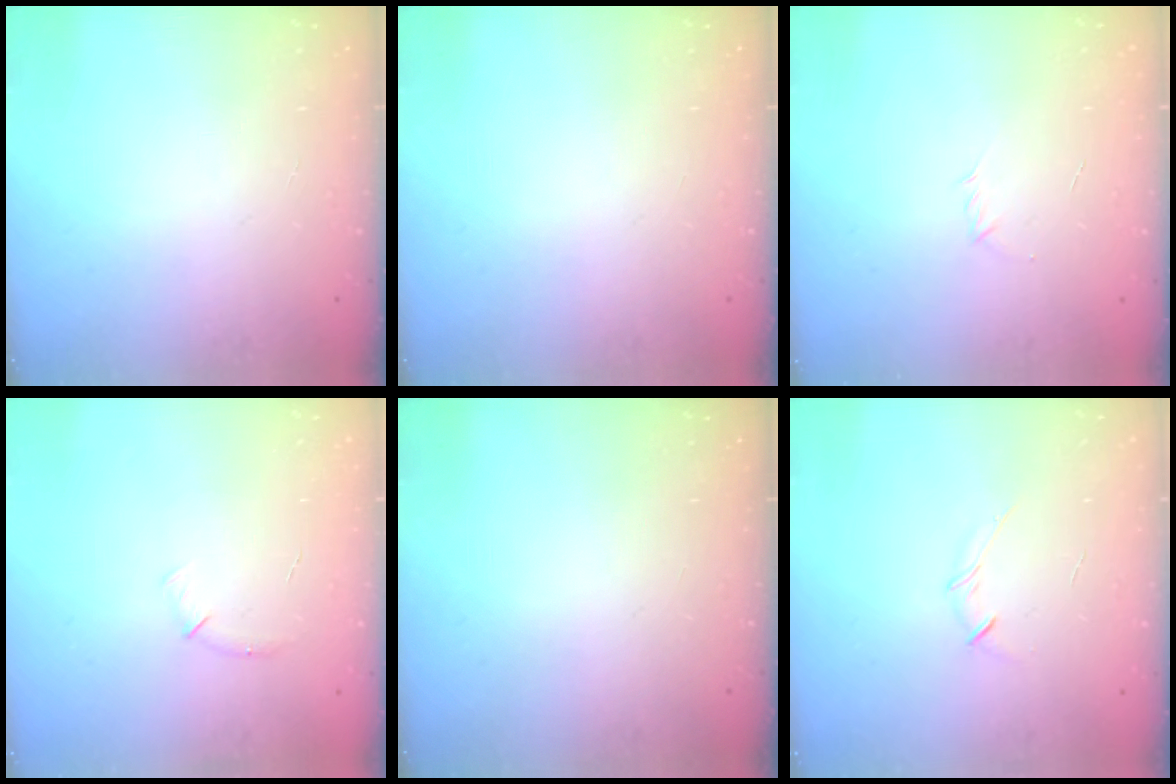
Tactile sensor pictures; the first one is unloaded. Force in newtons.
{"total": 0.0}
{"total": 2.9, "press": 2.8, "slide": 0.8}
{"total": 5.5, "press": 5.2, "slide": 1.6}
{"total": 0.0}
{"total": 3.5, "press": 3.3, "slide": 1.0}